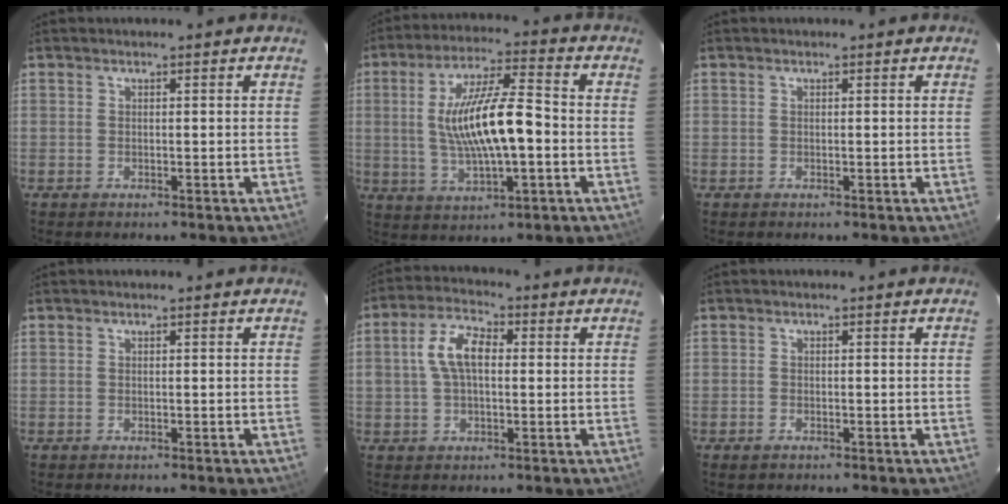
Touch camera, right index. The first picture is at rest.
{"total": 14.3, "force": [-1.0, 3.8, 13.8], "torque": [-0.260, 0.003, -0.010]}
{"total": 0.0}
{"total": 0.0}
{"total": 7.9, "force": [0.9, 4.4, 6.4], "torque": [-0.127, 0.020, 0.017]}
{"total": 0.8, "force": [-0.7, 0.4, 0.3], "torque": [-0.006, -0.001, -0.012]}